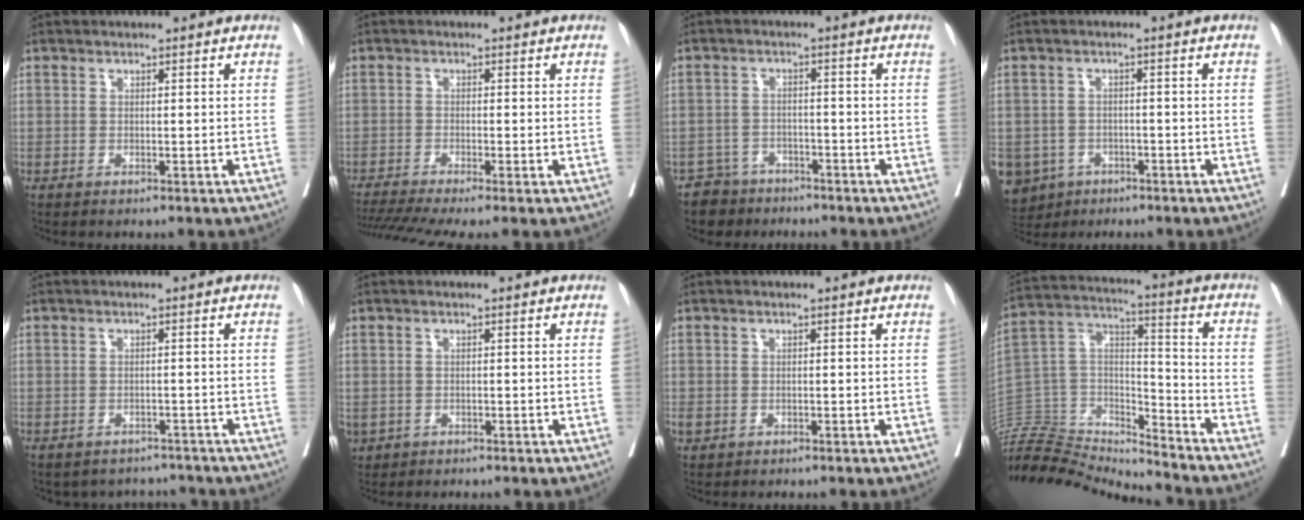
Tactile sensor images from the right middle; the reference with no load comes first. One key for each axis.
{"total": 7.1, "fx": -5.3, "fy": 0.0, "fz": 4.6, "tx": -0.082, "ty": -0.009, "tz": -0.092}
{"total": 4.6, "fx": -3.5, "fy": 2.9, "fz": -0.6, "tx": 0.016, "ty": 0.006, "tz": -0.060}
{"total": 10.7, "fx": -5.7, "fy": 8.6, "fz": 2.9, "tx": -0.085, "ty": -0.003, "tz": -0.079}
{"total": 5.8, "fx": -5.1, "fy": 2.6, "fz": 0.1, "tx": 0.009, "ty": 0.021, "tz": -0.062}
{"total": 4.9, "fx": -2.0, "fy": 4.0, "fz": 1.9, "tx": -0.057, "ty": -0.005, "tz": -0.024}
{"total": 2.9, "fx": -1.1, "fy": 2.2, "fz": 1.5, "tx": -0.039, "ty": -0.002, "tz": -0.011}
{"total": 18.2, "fx": -17.8, "fy": 1.8, "fz": 3.3, "tx": -0.053, "ty": 0.053, "tz": -0.318}